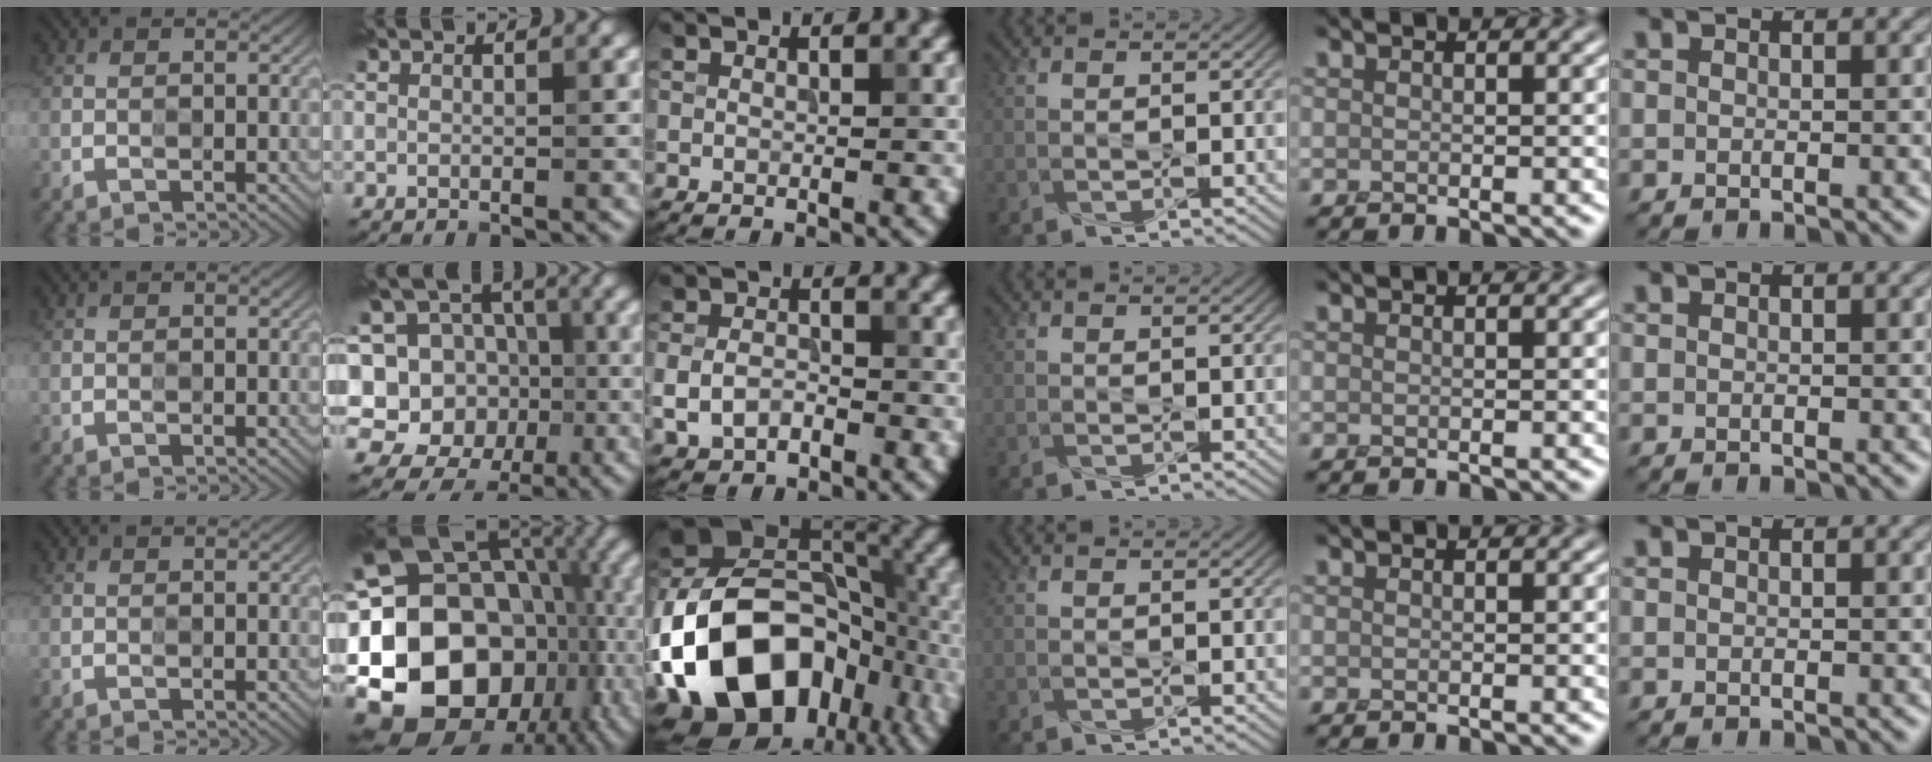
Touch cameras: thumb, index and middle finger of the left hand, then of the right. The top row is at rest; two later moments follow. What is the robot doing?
{"motion": "press", "object": "gel pad"}